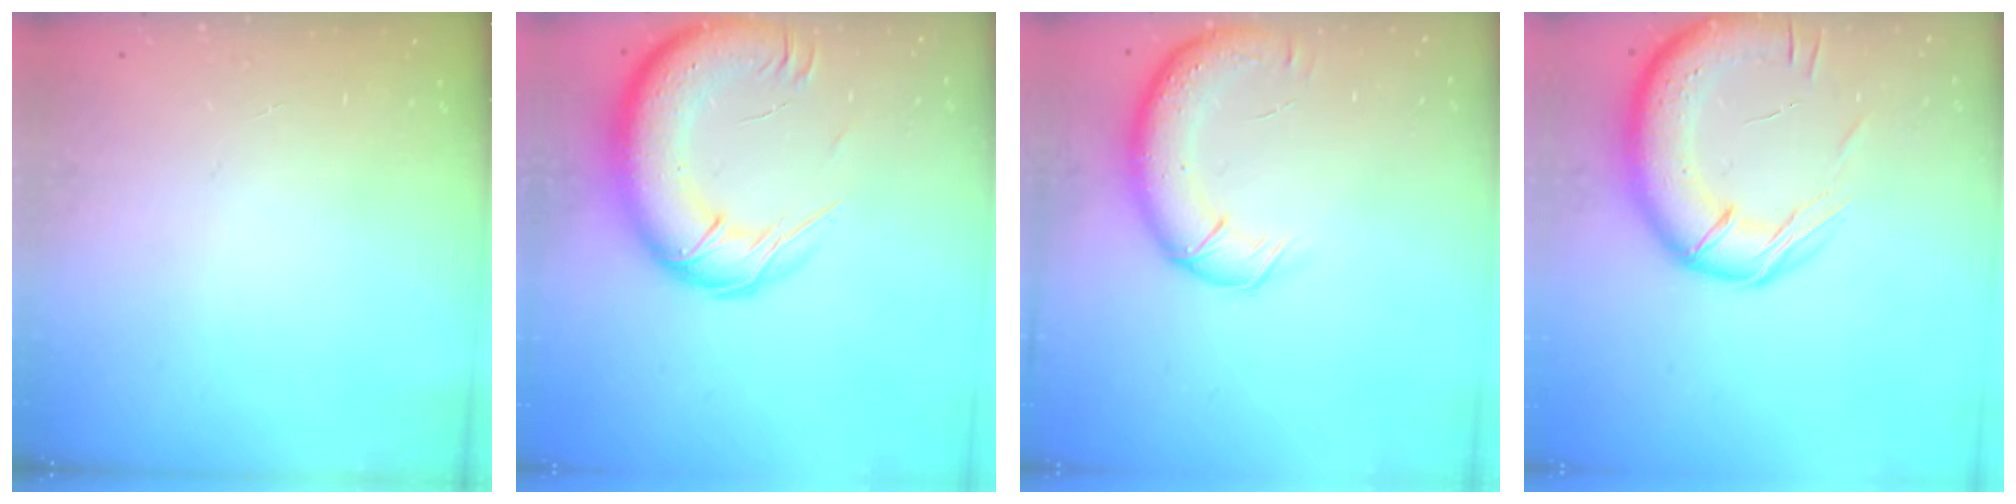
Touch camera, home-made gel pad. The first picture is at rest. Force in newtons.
{"total": 22.3, "press": 21.7, "slide": 5.0}
{"total": 14.1, "press": 13.5, "slide": 3.8}
{"total": 18.4, "press": 18.0, "slide": 3.7}